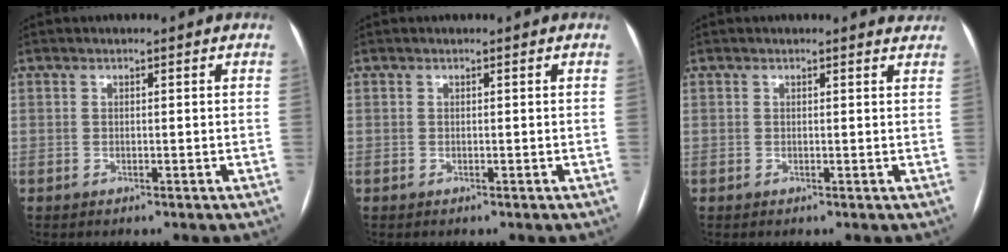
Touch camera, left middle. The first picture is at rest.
{"total": 0.0}
{"total": 2.1, "force": [2.1, 0.4, 0.0], "torque": [-0.004, -0.013, 0.002]}